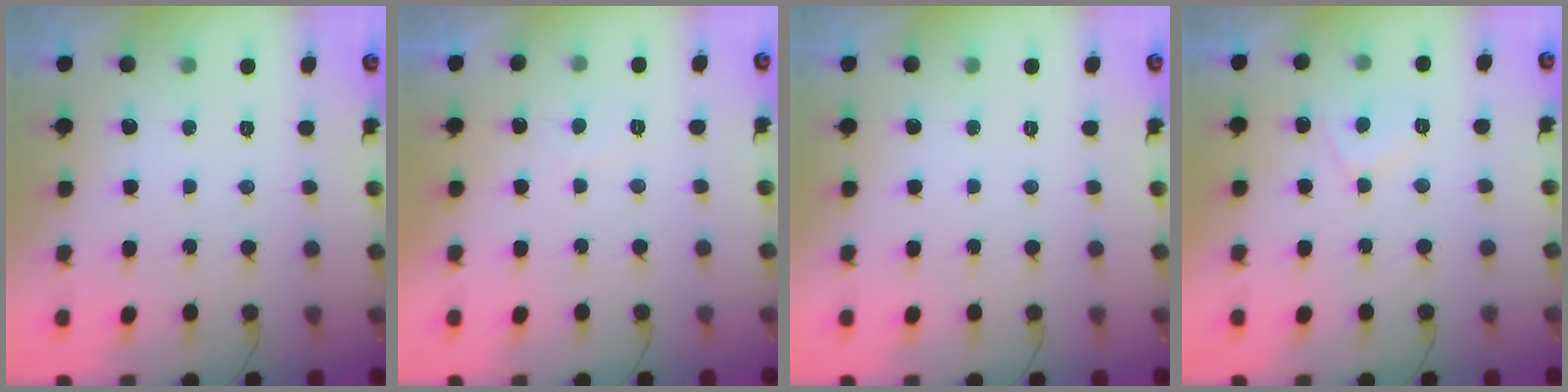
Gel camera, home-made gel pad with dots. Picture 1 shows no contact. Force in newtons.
{"total": 0.6, "press": 0.0, "slide": 0.6}
{"total": 0.0}
{"total": 4.0, "press": 3.9, "slide": 0.7}